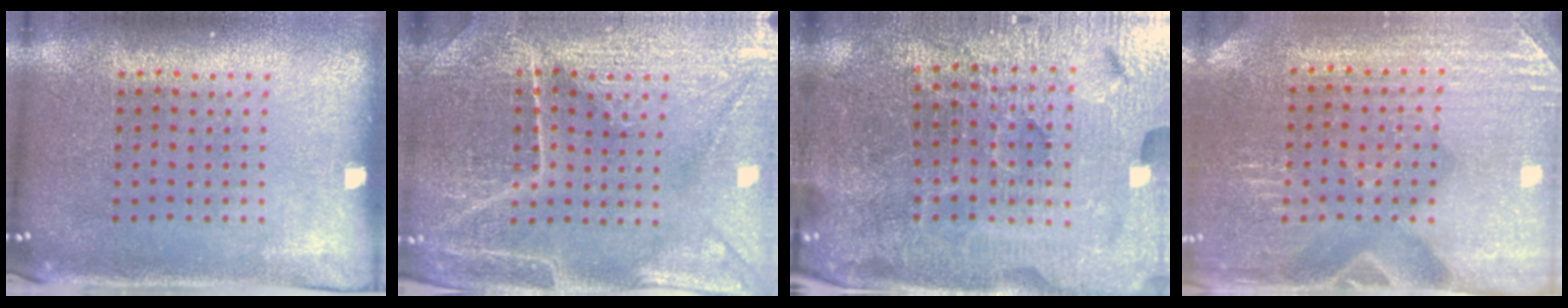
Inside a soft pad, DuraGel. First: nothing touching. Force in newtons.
{"total": 4.4, "press": 4.3, "slide": 1.1}
{"total": 5.0, "press": 4.8, "slide": 1.5}
{"total": 3.1, "press": 3.1, "slide": 0.4}